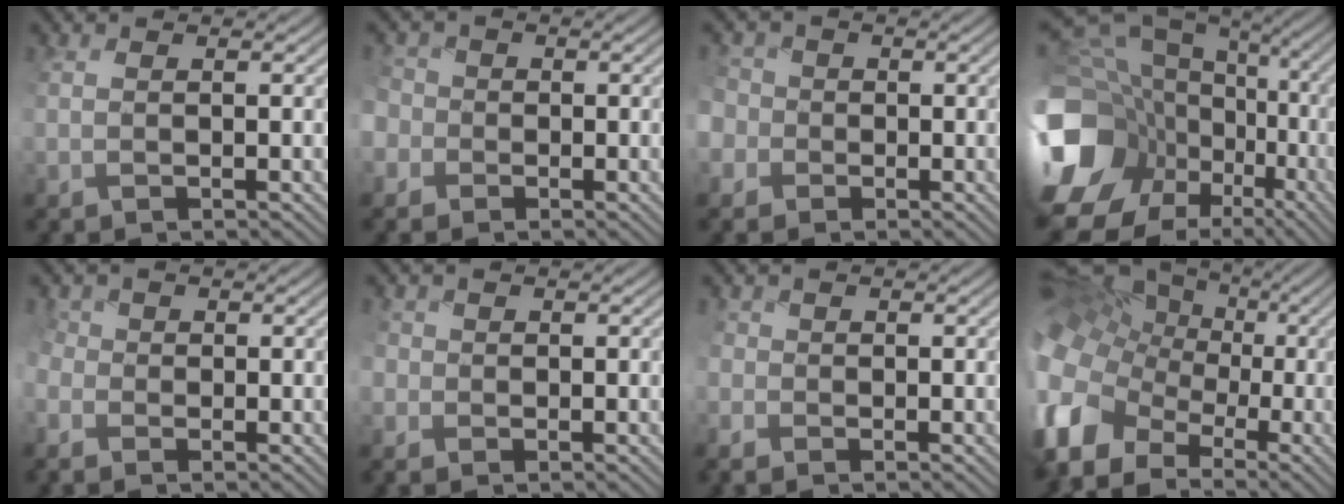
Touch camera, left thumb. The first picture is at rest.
{"total": 4.2, "force": [-1.0, 3.8, 1.4], "torque": [-0.058, 0.004, -0.031]}
{"total": 4.7, "force": [-0.7, 4.4, 1.5], "torque": [-0.066, 0.005, -0.029]}
{"total": 20.0, "force": [-1.2, 16.5, 11.2], "torque": [-0.294, -0.004, 0.004]}
{"total": 3.1, "force": [-1.1, 2.5, 1.5], "torque": [-0.047, -0.002, -0.021]}
{"total": 2.3, "force": [-0.8, 2.0, 0.6], "torque": [-0.019, 0.001, -0.021]}
{"total": 2.2, "force": [-1.3, 1.7, 0.7], "torque": [-0.026, -0.004, -0.028]}
{"total": 13.8, "force": [-1.6, 10.7, 8.6], "torque": [-0.248, -0.007, -0.033]}